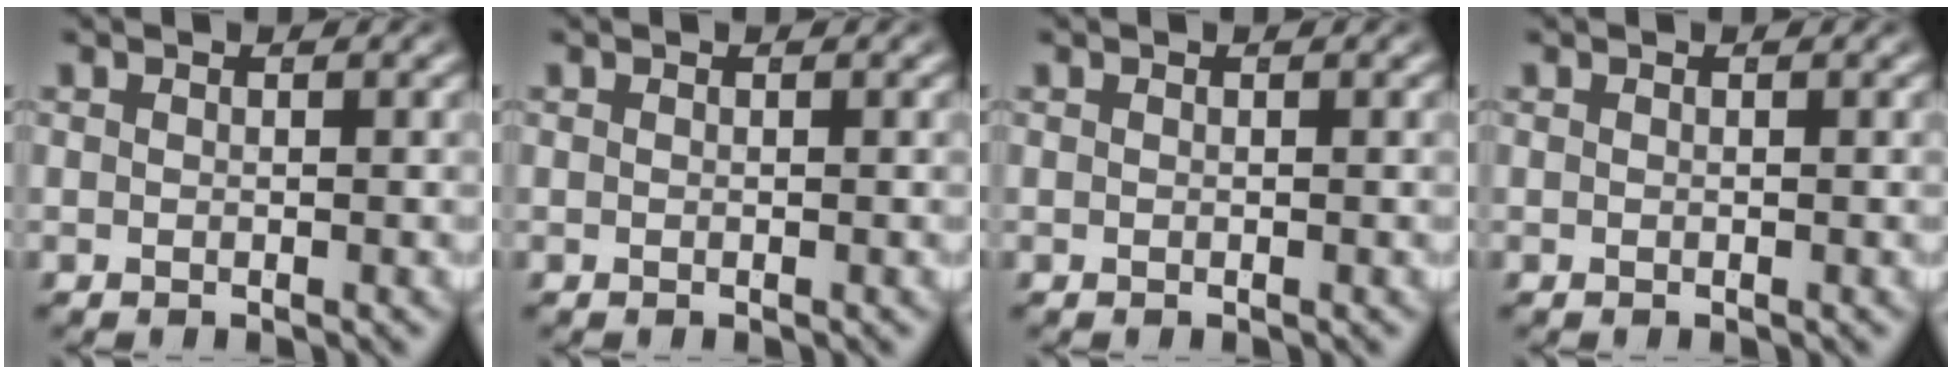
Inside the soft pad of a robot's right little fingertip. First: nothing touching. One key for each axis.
{"total": 0.0}
{"total": 0.0}
{"total": 0.0}